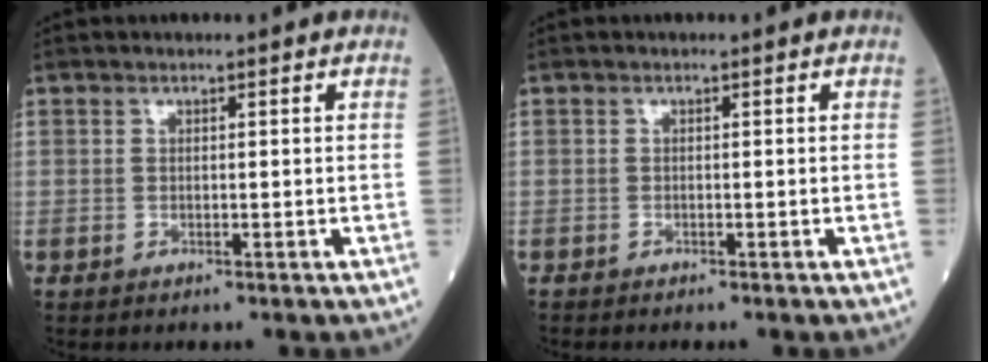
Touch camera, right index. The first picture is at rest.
{"total": 0.6, "force": [-0.6, 0.1, 0.1], "torque": [-0.004, 0.000, -0.013]}